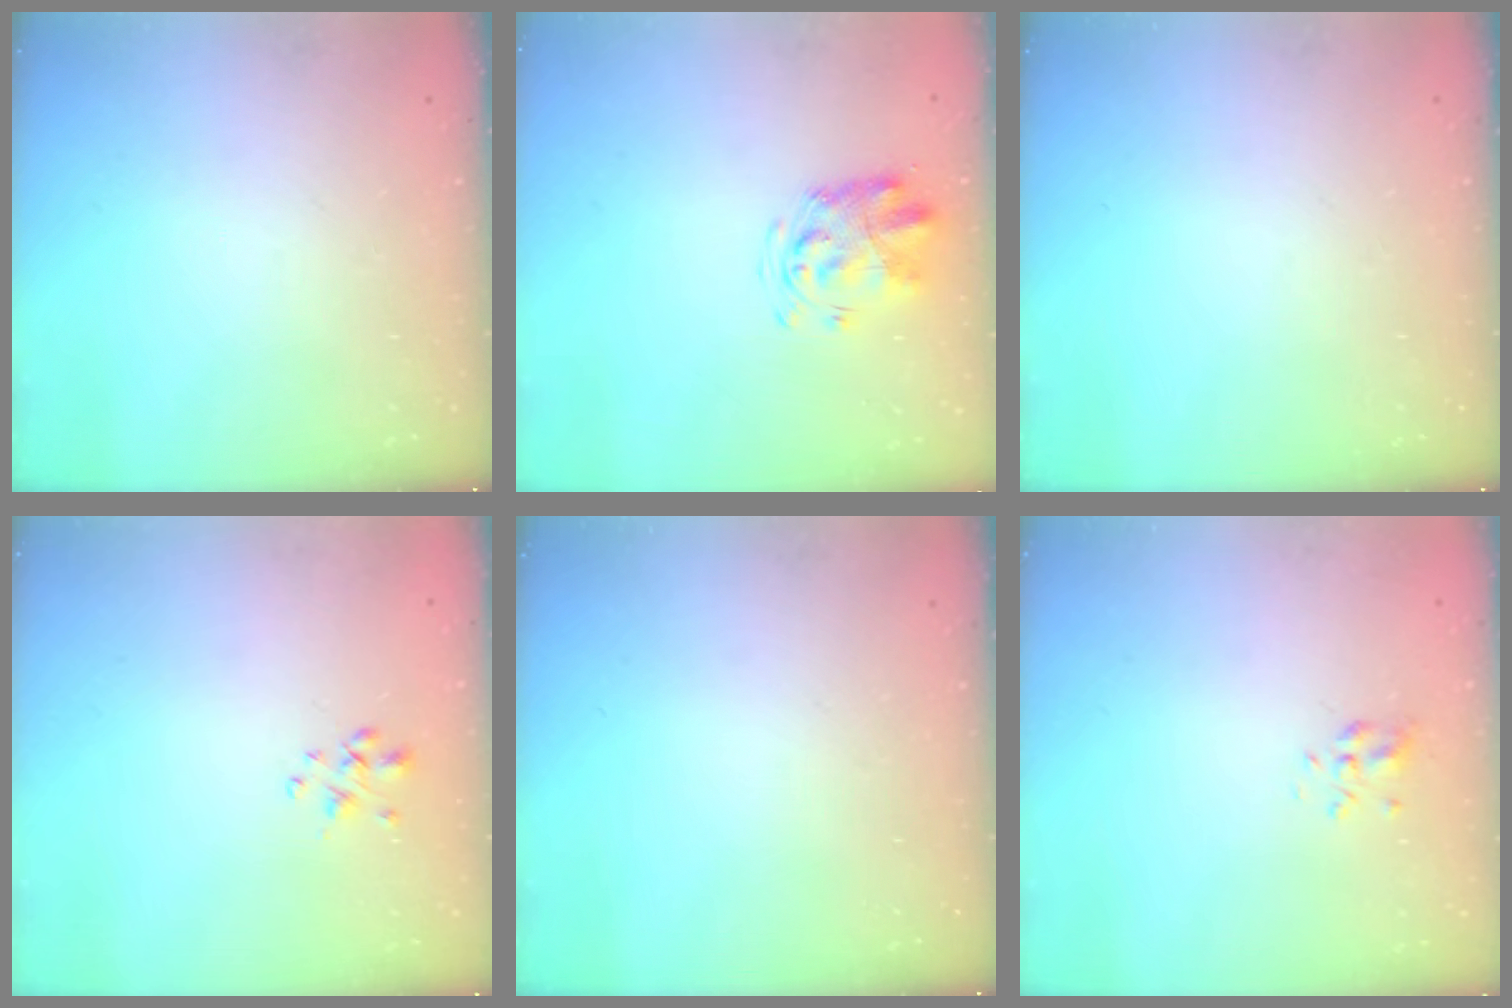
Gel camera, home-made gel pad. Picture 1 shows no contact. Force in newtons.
{"total": 3.4, "press": 3.3, "slide": 0.9}
{"total": 0.0}
{"total": 1.9, "press": 1.7, "slide": 0.8}
{"total": 0.0}
{"total": 3.3, "press": 3.1, "slide": 1.1}